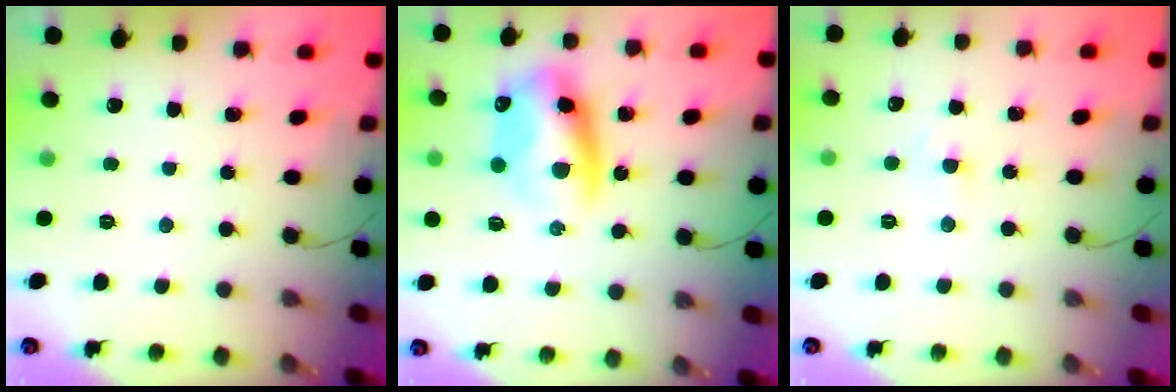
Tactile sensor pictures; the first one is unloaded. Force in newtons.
{"total": 11.8, "press": 11.5, "slide": 2.9}
{"total": 1.9, "press": 1.6, "slide": 1.0}